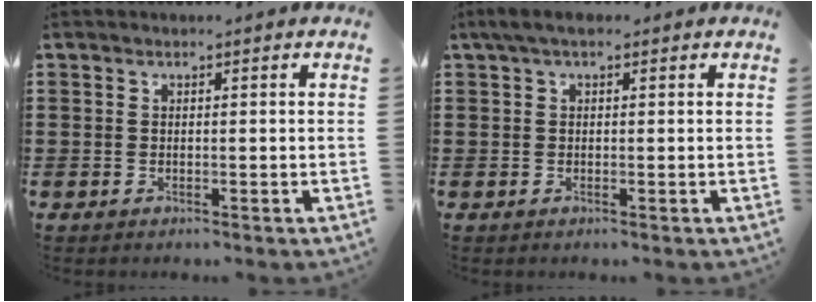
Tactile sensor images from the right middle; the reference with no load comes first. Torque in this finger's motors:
{"motor_torque": [0.76, -0.63, 0.27, 0.09]}